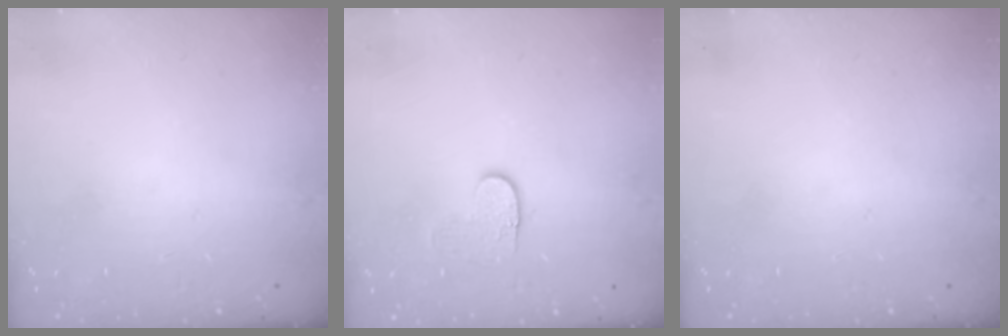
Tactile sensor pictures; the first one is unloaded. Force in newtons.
{"total": 3.8, "press": 3.8, "slide": 0.4}
{"total": 0.0}